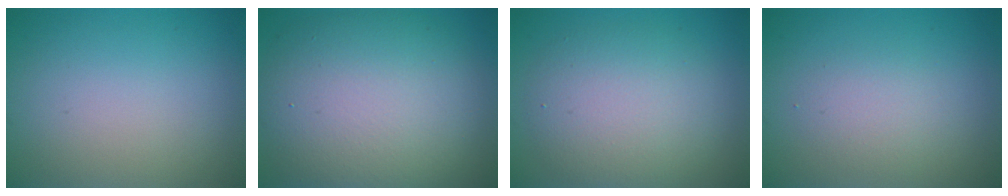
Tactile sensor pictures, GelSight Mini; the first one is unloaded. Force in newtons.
{"total": 11.4, "press": 11.4, "slide": 1.0}
{"total": 5.9, "press": 5.8, "slide": 0.5}
{"total": 2.0, "press": 2.0, "slide": 0.2}